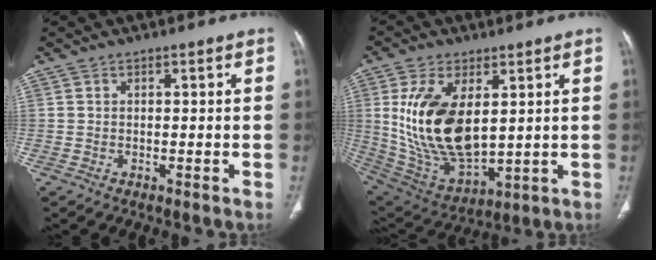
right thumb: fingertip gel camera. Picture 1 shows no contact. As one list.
[{"total": 18.9, "force": [3.5, 10.1, 15.6], "torque": [-0.293, -0.023, 0.088]}]